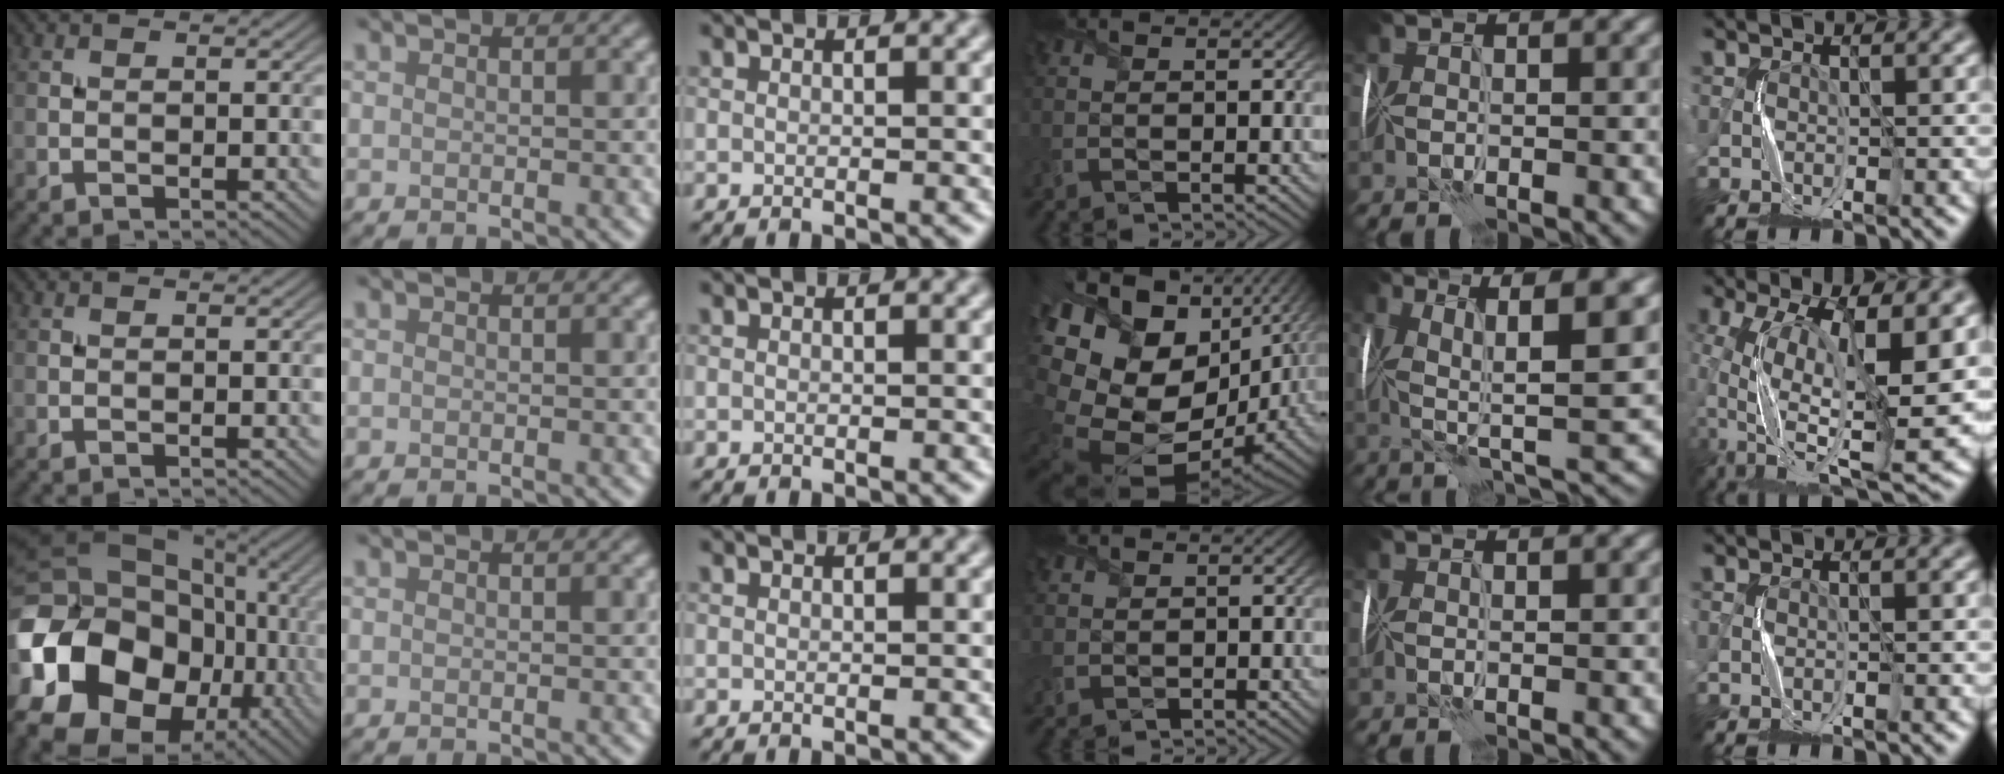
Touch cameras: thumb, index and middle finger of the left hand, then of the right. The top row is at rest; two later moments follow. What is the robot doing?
{"motion": "fold", "object": "memory foam"}